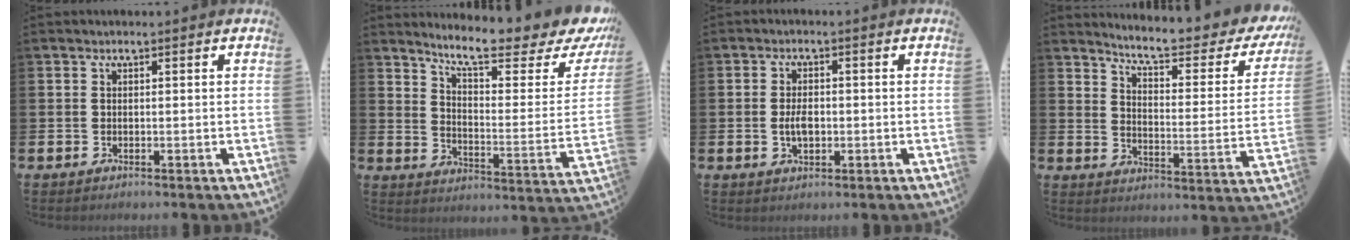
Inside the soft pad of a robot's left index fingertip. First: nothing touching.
{"total": 9.4, "force": [8.1, 1.4, 4.6], "torque": [-0.100, -0.061, 0.130]}
{"total": 3.2, "force": [-0.2, 1.8, 2.7], "torque": [-0.040, 0.000, -0.007]}
{"total": 6.7, "force": [6.0, 1.0, 2.9], "torque": [-0.069, -0.048, 0.093]}